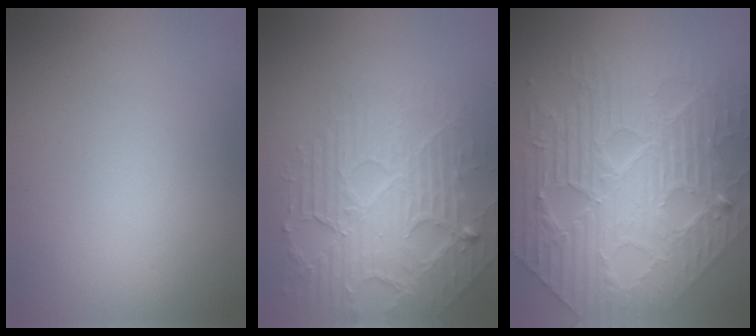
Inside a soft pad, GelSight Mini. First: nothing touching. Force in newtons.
{"total": 6.4, "press": 4.8, "slide": 4.3}
{"total": 10.4, "press": 7.7, "slide": 6.9}